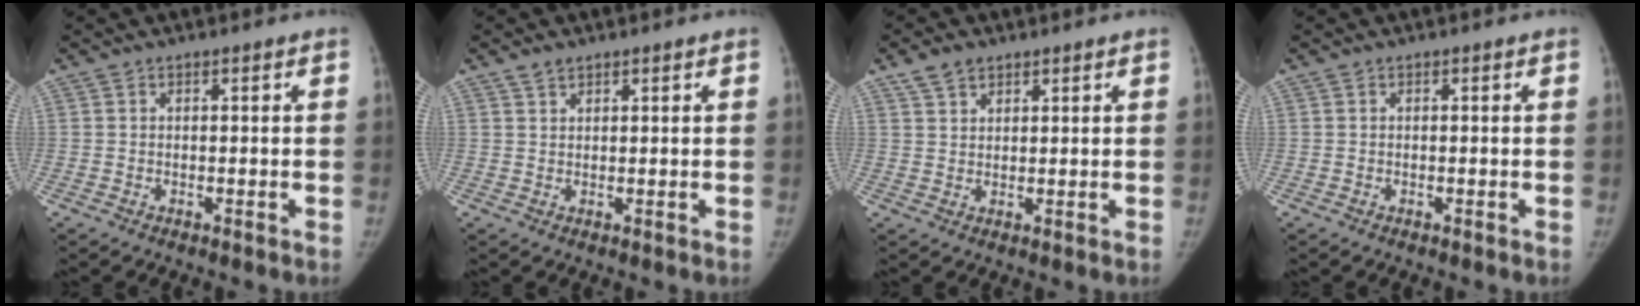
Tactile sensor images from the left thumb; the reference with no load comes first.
{"total": 1.8, "force": [1.4, 0.9, 0.7], "torque": [-0.008, -0.001, 0.027]}
{"total": 4.0, "force": [2.7, 2.3, 1.7], "torque": [-0.021, -0.005, 0.055]}
{"total": 0.0}